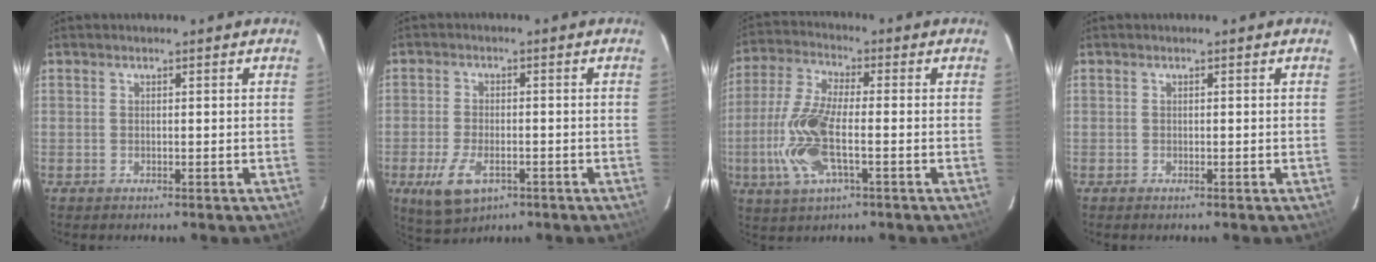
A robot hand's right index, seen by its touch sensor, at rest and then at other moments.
{"total": 8.3, "force": [-3.7, 4.3, 6.0], "torque": [-0.136, -0.015, -0.061]}
{"total": 13.0, "force": [-3.2, 4.3, 11.9], "torque": [-0.264, -0.004, -0.067]}
{"total": 0.0}